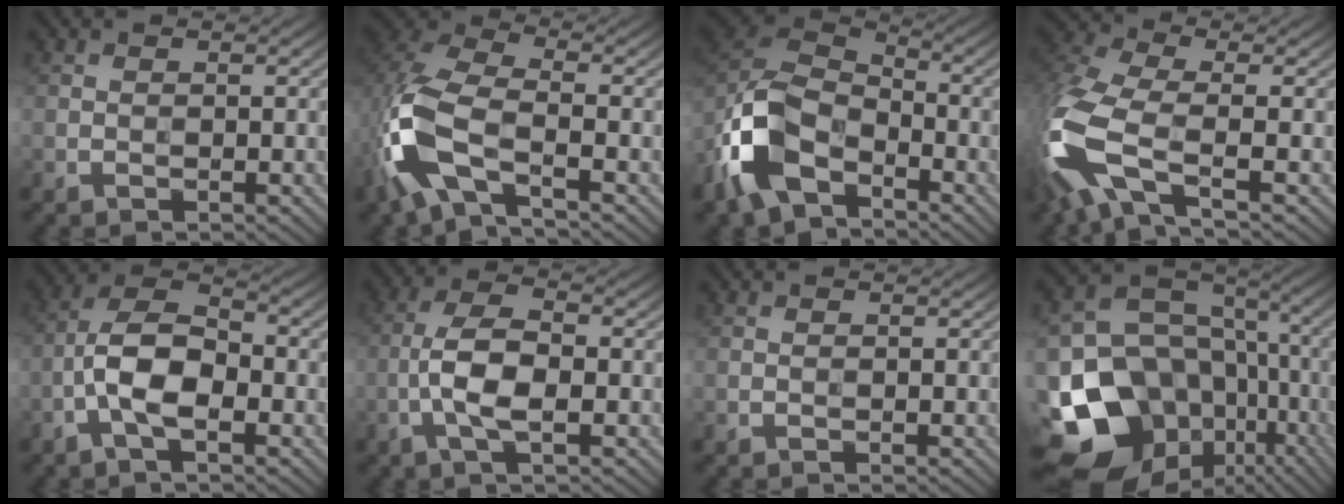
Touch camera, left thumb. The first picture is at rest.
{"total": 10.3, "force": [-3.5, 4.7, 8.4], "torque": [-0.215, -0.012, -0.085]}
{"total": 13.2, "force": [-6.7, 7.5, 8.5], "torque": [-0.213, -0.023, -0.146]}
{"total": 12.3, "force": [-3.8, 5.1, 10.6], "torque": [-0.294, -0.020, -0.083]}
{"total": 7.1, "force": [-2.1, 3.0, 6.1], "torque": [-0.122, 0.018, -0.050]}
{"total": 5.5, "force": [-1.1, 1.7, 5.1], "torque": [-0.110, 0.007, -0.029]}
{"total": 0.0}
{"total": 19.2, "force": [-8.1, 14.9, 9.1], "torque": [-0.212, -0.032, -0.110]}